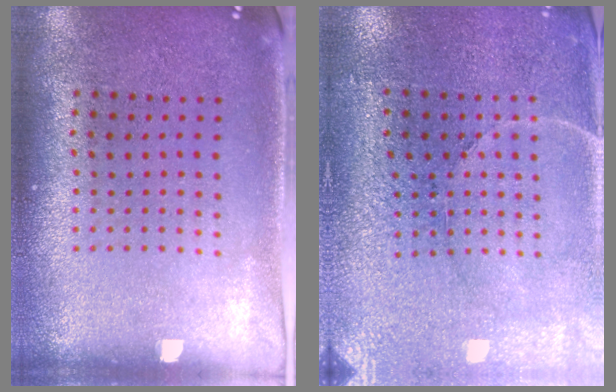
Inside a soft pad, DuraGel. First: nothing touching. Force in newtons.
{"total": 3.2, "press": 3.1, "slide": 0.4}